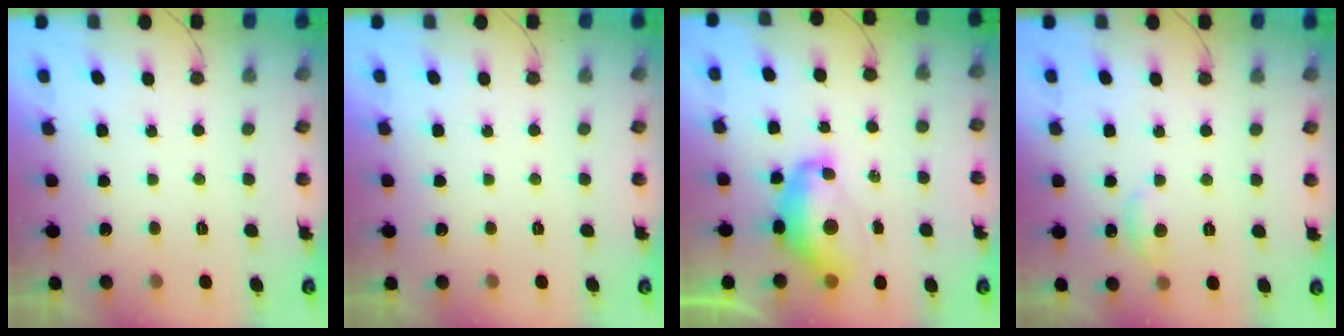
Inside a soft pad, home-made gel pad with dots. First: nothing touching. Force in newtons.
{"total": 0.0}
{"total": 11.3, "press": 11.2, "slide": 1.1}
{"total": 6.3, "press": 6.3, "slide": 0.5}